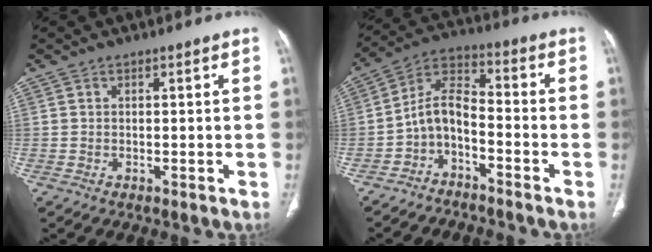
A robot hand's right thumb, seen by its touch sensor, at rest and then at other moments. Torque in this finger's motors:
{"motor_torque": [0.03, 0.01, 0.48, -0.53, 0.00]}